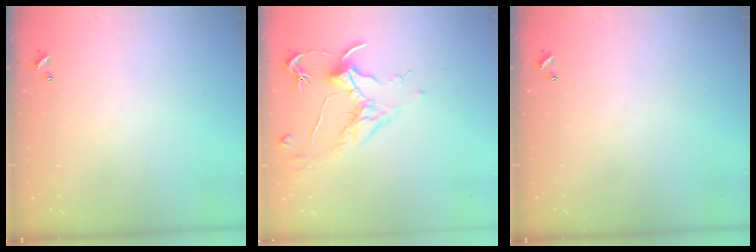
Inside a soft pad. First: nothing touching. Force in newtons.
{"total": 1.6, "press": 1.4, "slide": 0.9}
{"total": 0.0}